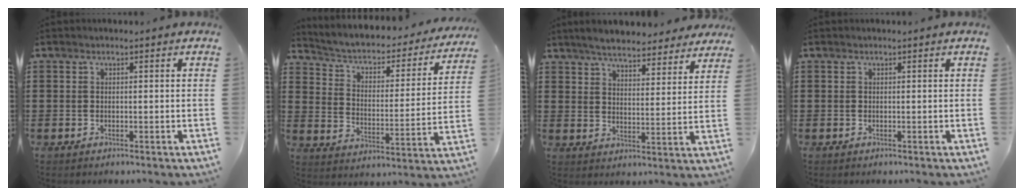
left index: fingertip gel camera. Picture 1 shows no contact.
{"total": 2.8, "force": [1.9, 1.4, 1.5], "torque": [-0.045, -0.023, 0.020]}
{"total": 5.5, "force": [5.3, 0.4, 1.4], "torque": [-0.050, -0.021, 0.095]}
{"total": 0.0}